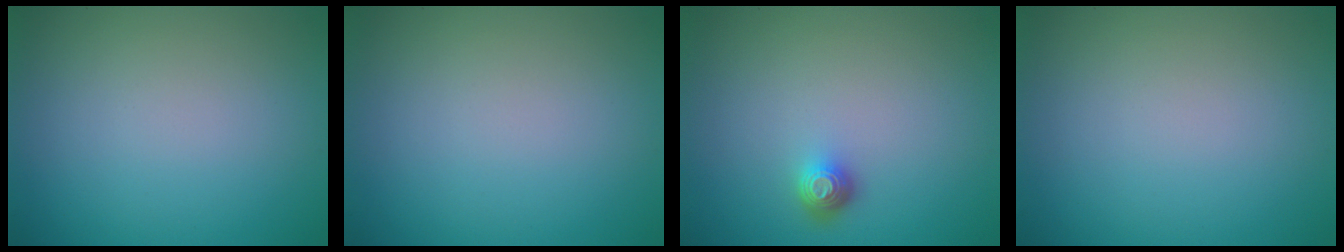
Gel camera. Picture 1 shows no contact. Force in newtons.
{"total": 0.0}
{"total": 1.6, "press": 1.1, "slide": 1.0}
{"total": 0.0}